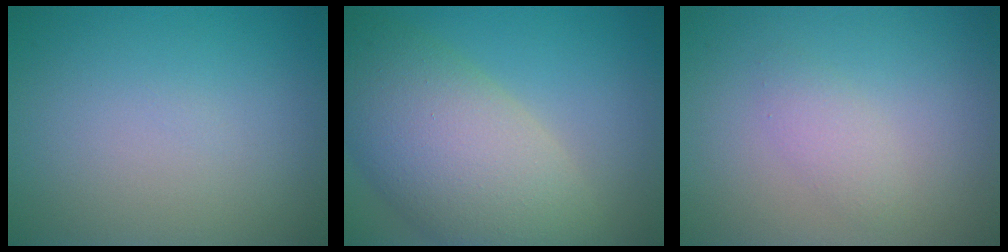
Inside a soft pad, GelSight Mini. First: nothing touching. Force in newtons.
{"total": 10.6, "press": 10.6, "slide": 0.9}
{"total": 1.6, "press": 1.6, "slide": 0.1}